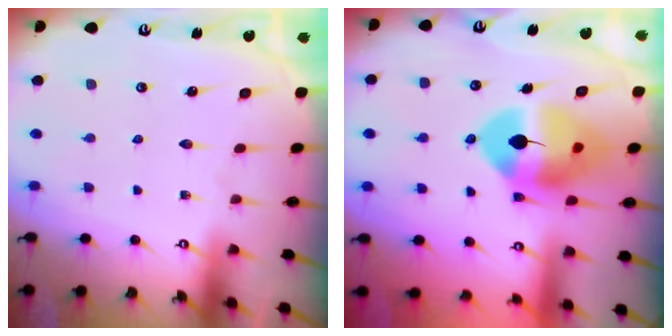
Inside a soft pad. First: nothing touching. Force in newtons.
{"total": 12.3, "press": 12.1, "slide": 1.8}